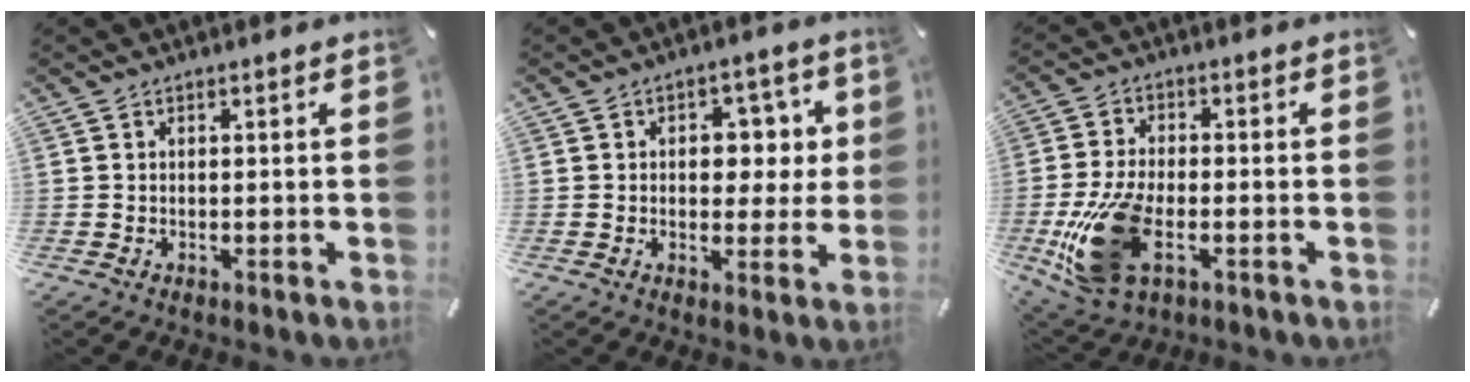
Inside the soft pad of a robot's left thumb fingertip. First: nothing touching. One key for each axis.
{"total": 7.5, "fx": 0.8, "fy": 5.7, "fz": 4.8, "tx": -0.056, "ty": 0.001, "tz": 0.006}
{"total": 16.3, "fx": -4.6, "fy": 9.1, "fz": 12.7, "tx": -0.275, "ty": -0.007, "tz": -0.072}